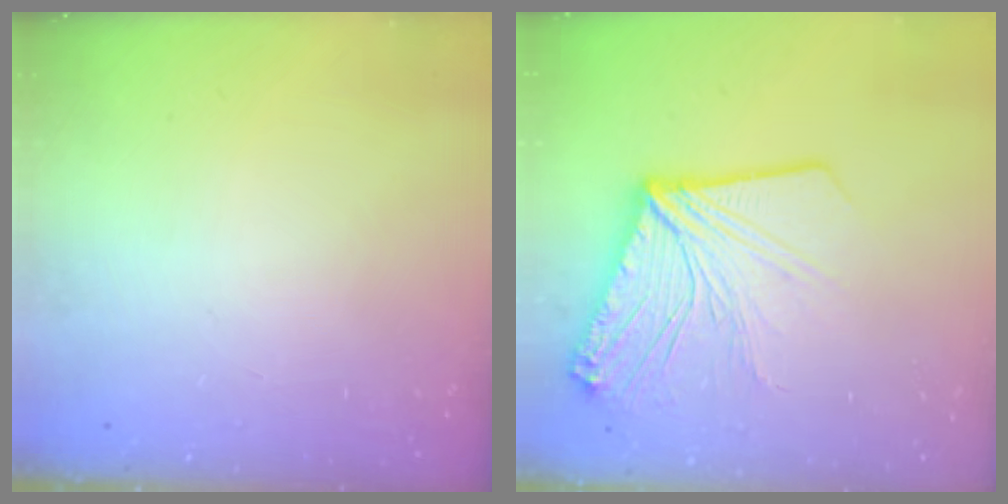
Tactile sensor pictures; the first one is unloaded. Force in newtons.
{"total": 17.4, "press": 17.2, "slide": 2.3}